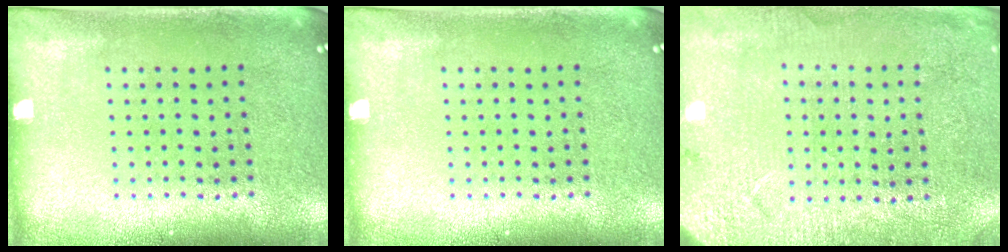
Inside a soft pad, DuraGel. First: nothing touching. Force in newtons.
{"total": 0.0}
{"total": 2.8, "press": 2.8, "slide": 0.1}